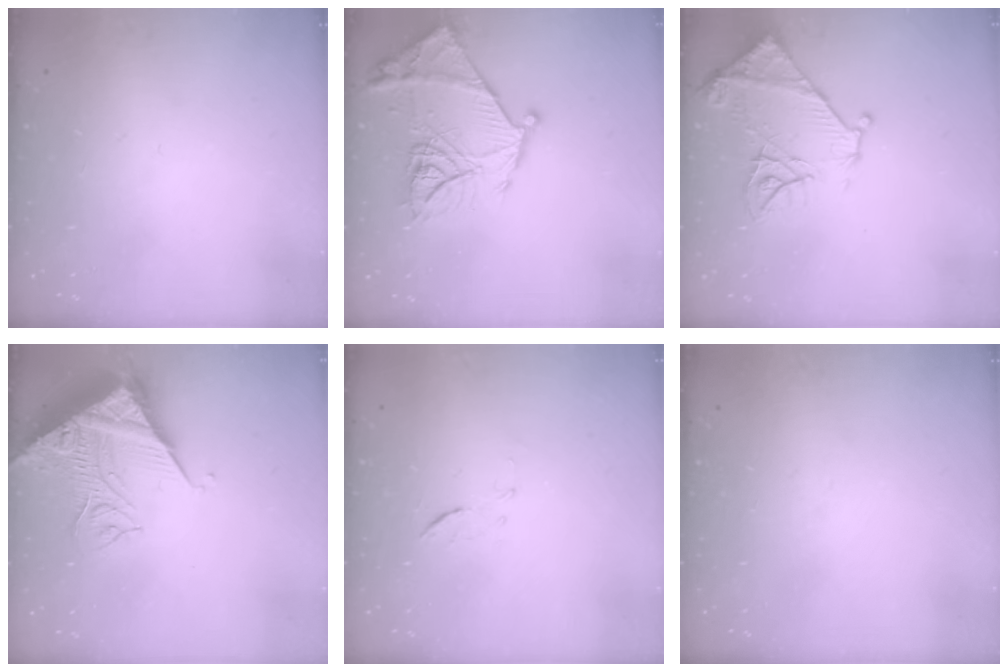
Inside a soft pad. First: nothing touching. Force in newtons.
{"total": 20.4, "press": 20.3, "slide": 2.0}
{"total": 13.0, "press": 13.0, "slide": 1.3}
{"total": 12.0, "press": 11.9, "slide": 0.7}
{"total": 6.2, "press": 6.0, "slide": 1.8}
{"total": 0.0}